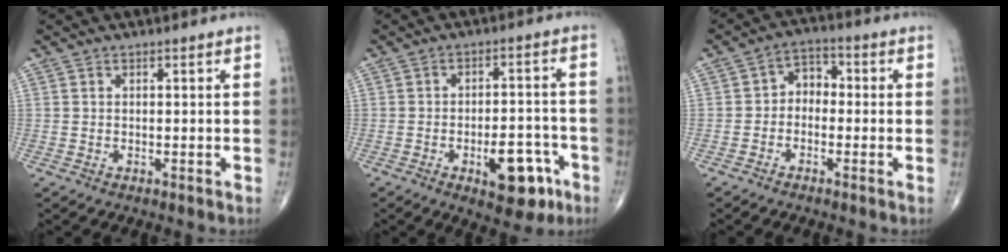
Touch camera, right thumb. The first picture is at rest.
{"total": 10.6, "force": [-4.7, 5.1, 8.0], "torque": [-0.088, 0.030, -0.057]}
{"total": 4.7, "force": [-0.8, 3.6, 2.9], "torque": [-0.019, 0.025, -0.032]}